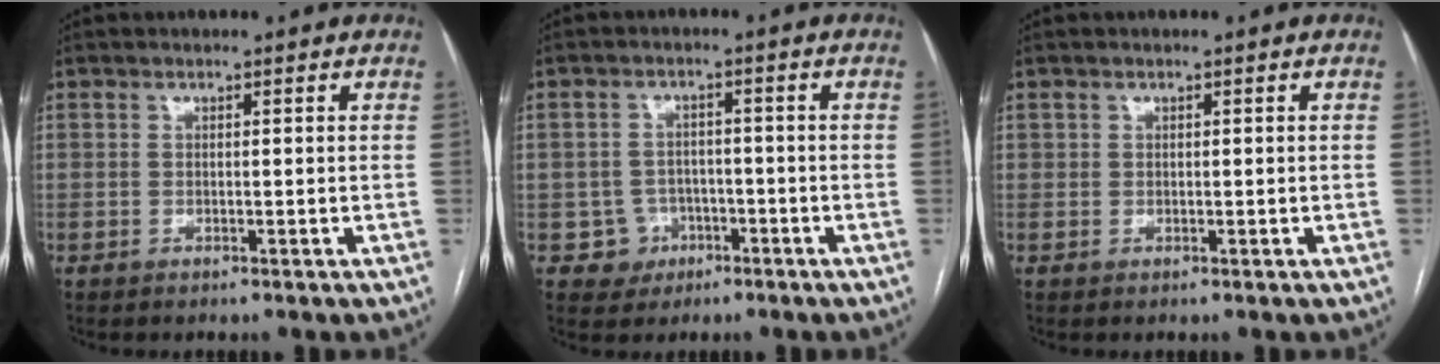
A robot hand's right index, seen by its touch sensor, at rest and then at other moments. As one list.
[{"total": 4.4, "force": [-1.6, 4.1, -0.1], "torque": [0.017, 0.017, -0.017]}, {"total": 0.7, "force": [0.3, 0.6, 0.1], "torque": [0.007, 0.002, 0.003]}]